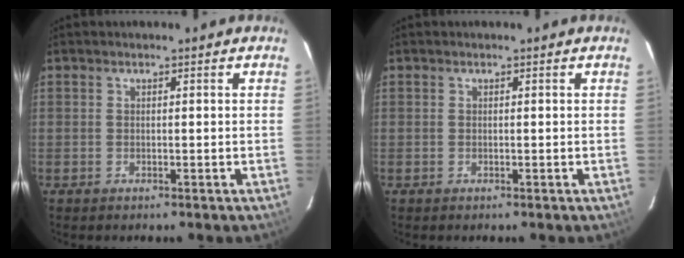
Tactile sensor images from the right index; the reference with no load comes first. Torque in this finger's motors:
{"motor_torque": [-0.07, 0.07, 0.00, 0.00]}